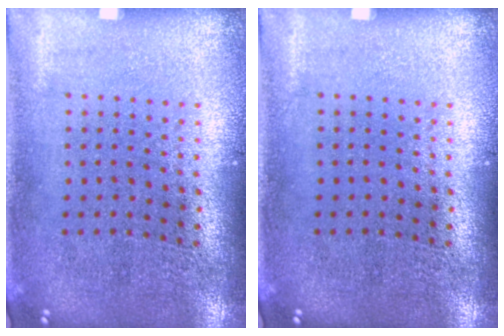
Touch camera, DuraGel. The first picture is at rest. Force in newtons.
{"total": 0.0}